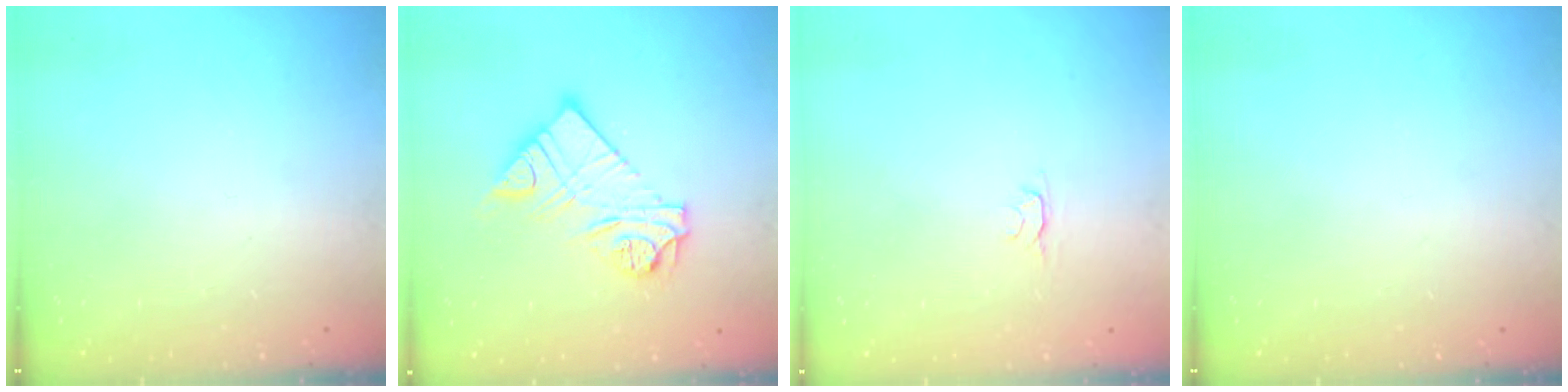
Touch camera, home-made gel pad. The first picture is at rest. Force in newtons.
{"total": 14.2, "press": 14.1, "slide": 1.6}
{"total": 2.4, "press": 2.3, "slide": 0.5}
{"total": 0.0}